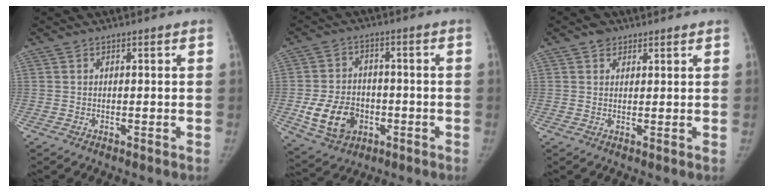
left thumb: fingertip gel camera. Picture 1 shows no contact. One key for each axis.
{"total": 11.5, "fx": -3.2, "fy": 8.8, "fz": 6.7, "tx": -0.097, "ty": 0.011, "tz": -0.047}
{"total": 2.7, "fx": 1.7, "fy": 1.9, "fz": 0.7, "tx": 0.008, "ty": -0.007, "tz": 0.023}